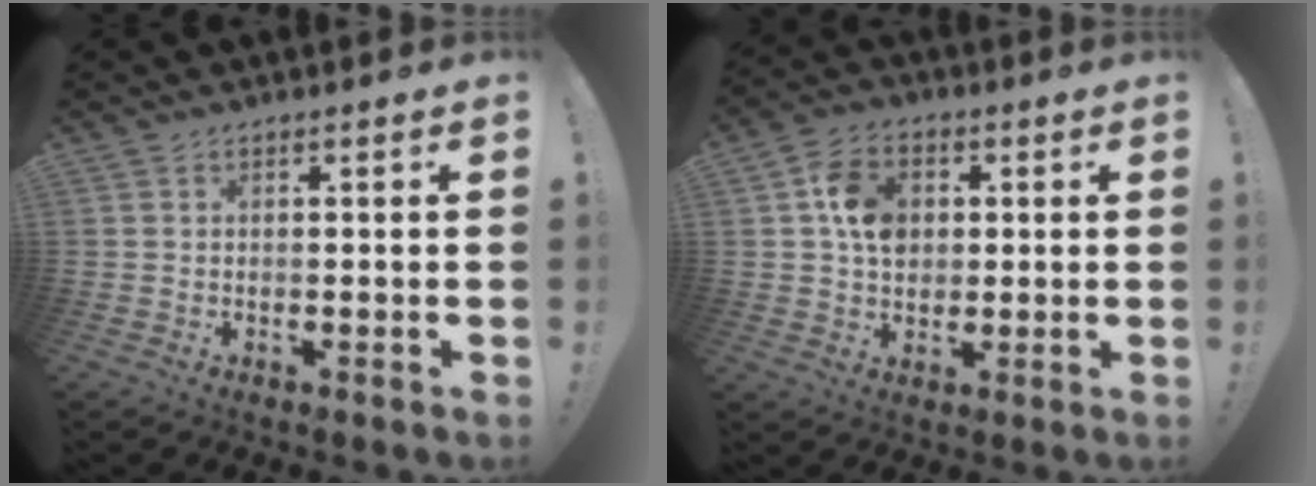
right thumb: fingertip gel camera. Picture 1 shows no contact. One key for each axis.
{"total": 10.1, "fx": 2.0, "fy": 8.0, "fz": 5.8, "tx": -0.099, "ty": 0.011, "tz": 0.040}